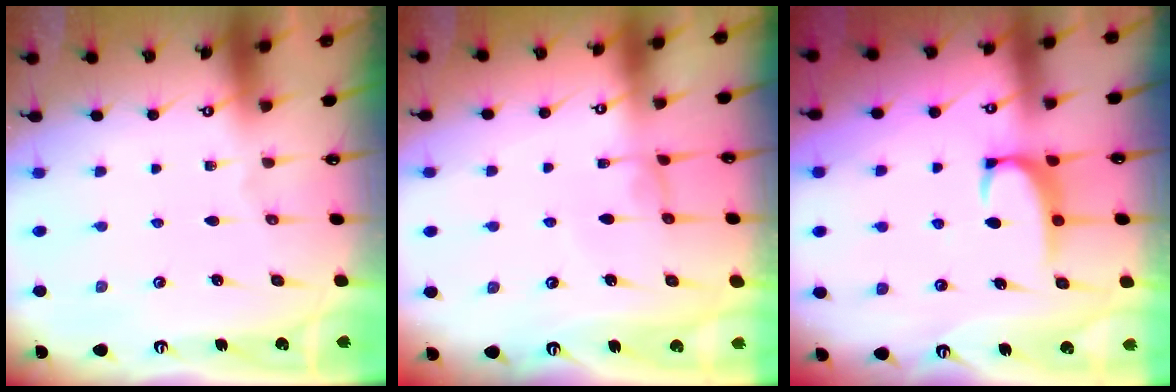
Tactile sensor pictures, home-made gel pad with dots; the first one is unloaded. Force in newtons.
{"total": 0.0}
{"total": 2.2, "press": 2.1, "slide": 0.6}